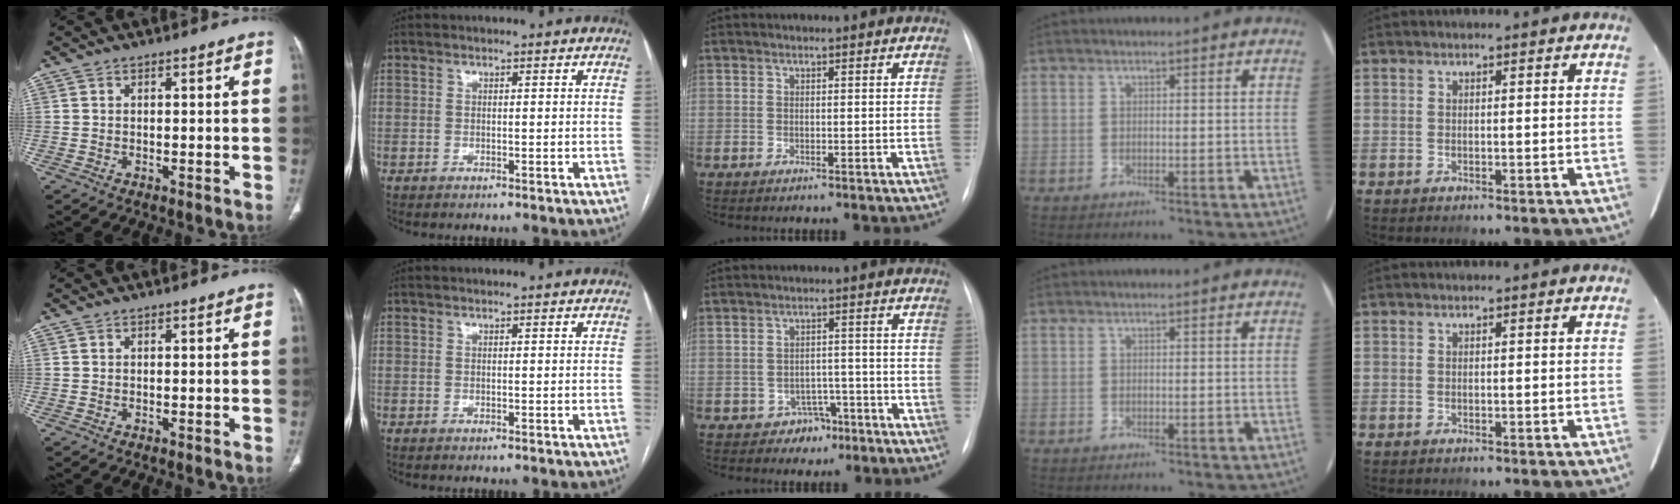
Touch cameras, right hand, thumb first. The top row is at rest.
{"middle": {"total": 3.9, "force": [-2.4, 3.1, 0.4], "torque": [0.005, 0.016, -0.027]}}